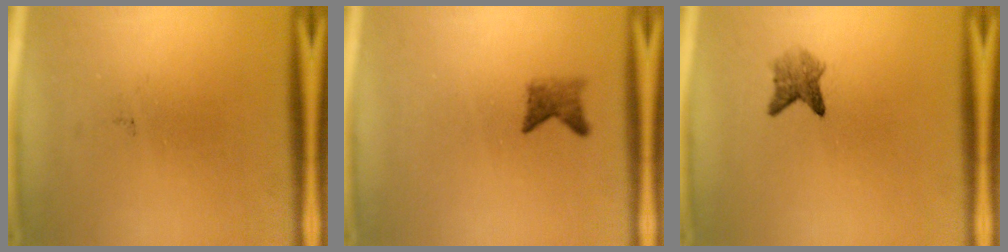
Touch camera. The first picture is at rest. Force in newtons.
{"total": 2.0}
{"total": 2.7}